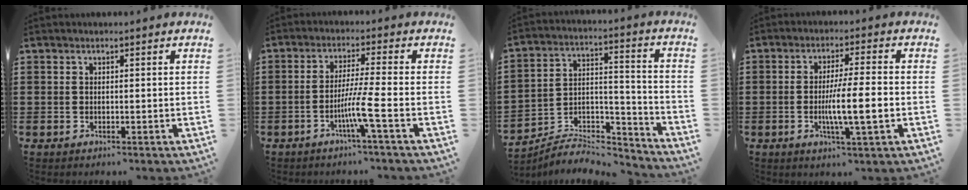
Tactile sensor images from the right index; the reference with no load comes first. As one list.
[{"total": 6.0, "force": [-2.7, -0.8, 5.3], "torque": [-0.102, -0.015, -0.053]}, {"total": 6.1, "force": [-5.8, 1.7, 1.3], "torque": [-0.015, 0.007, -0.111]}, {"total": 7.3, "force": [-1.5, 0.6, 7.1], "torque": [-0.127, -0.008, -0.029]}]